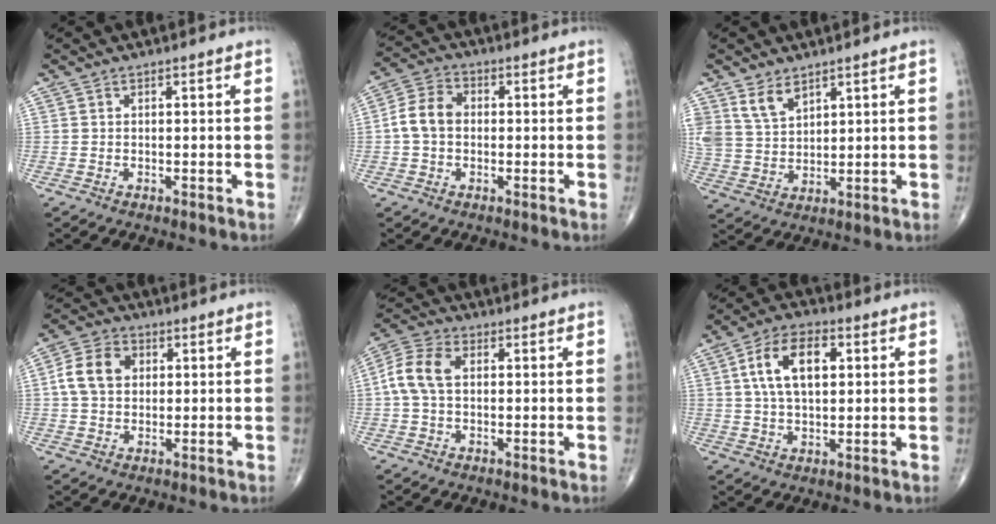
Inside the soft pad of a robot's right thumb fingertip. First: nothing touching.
{"total": 6.7, "force": [-0.3, 5.0, 4.5], "torque": [-0.082, 0.023, -0.016]}
{"total": 6.4, "force": [4.3, 3.8, 3.0], "torque": [-0.042, -0.023, 0.094]}
{"total": 8.7, "force": [1.5, 6.7, 5.4], "torque": [-0.089, 0.014, 0.020]}
{"total": 7.7, "force": [0.7, 5.0, 5.8], "torque": [-0.129, 0.024, 0.009]}
{"total": 11.5, "force": [2.9, 6.4, 9.2], "torque": [-0.154, 0.008, 0.047]}